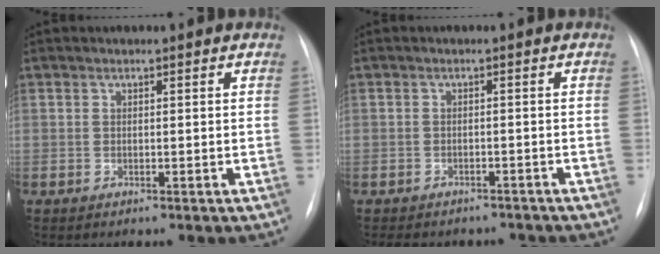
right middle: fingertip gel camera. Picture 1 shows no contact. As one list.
[{"total": 8.3, "force": [-7.1, 3.8, 2.0], "torque": [-0.028, 0.006, -0.083]}]